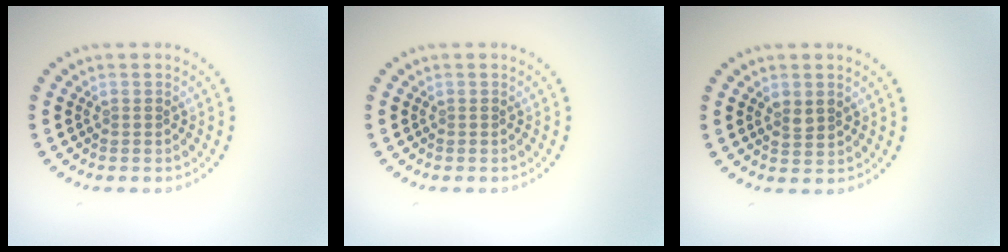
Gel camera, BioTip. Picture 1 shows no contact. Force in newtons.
{"total": 0.0}
{"total": 1.6, "press": 1.5, "slide": 0.4}